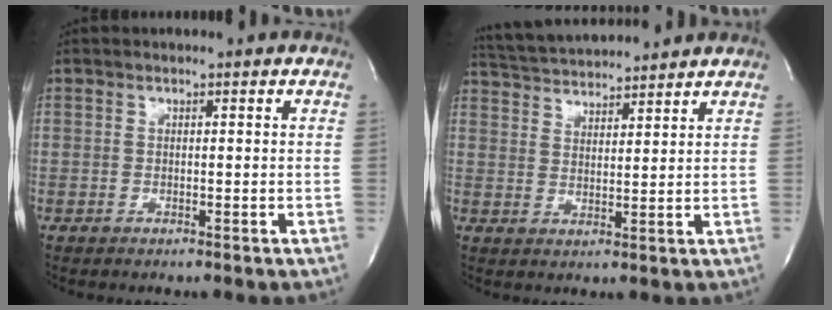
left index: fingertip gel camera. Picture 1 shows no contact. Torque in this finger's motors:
{"motor_torque": [0.02, -0.15, 0.12, 0.05]}